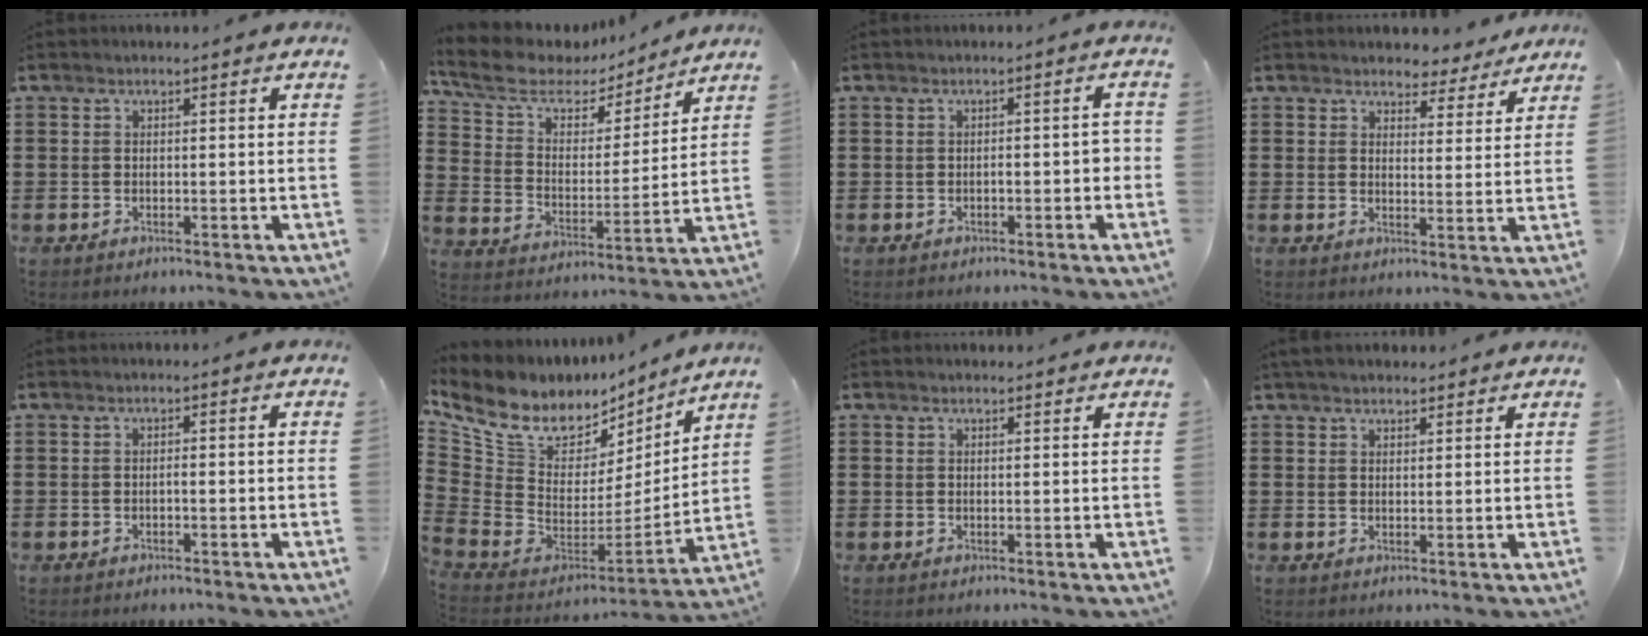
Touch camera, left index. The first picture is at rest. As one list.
[{"total": 8.0, "force": [6.3, 3.4, 3.5], "torque": [-0.102, -0.029, 0.109]}, {"total": 1.7, "force": [-0.6, 0.5, 1.4], "torque": [-0.027, 0.002, -0.013]}, {"total": 3.9, "force": [3.7, 1.1, 0.2], "torque": [-0.013, -0.015, 0.066]}, {"total": 0.5, "force": [-0.3, 0.1, 0.4], "torque": [-0.009, -0.001, -0.007]}, {"total": 9.0, "force": [6.5, 5.3, 3.4], "torque": [-0.118, -0.055, 0.115]}, {"total": 0.8, "force": [0.8, 0.2, 0.0], "torque": [-0.001, 0.001, 0.015]}, {"total": 2.6, "force": [2.4, 0.7, 0.6], "torque": [-0.017, 0.002, 0.047]}]